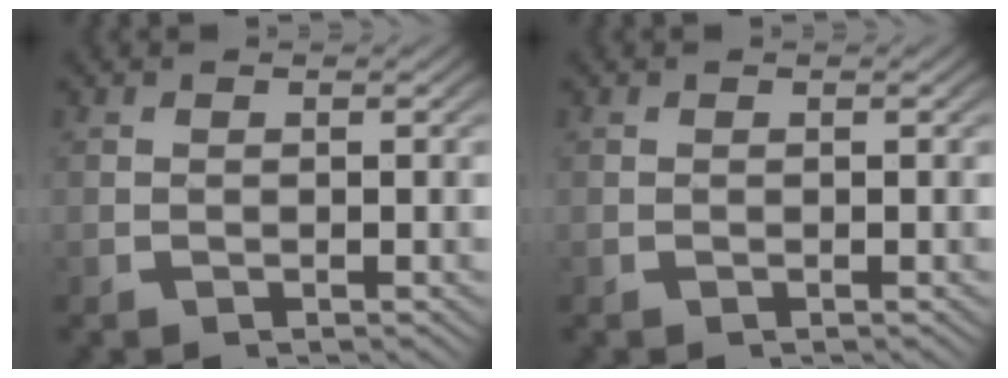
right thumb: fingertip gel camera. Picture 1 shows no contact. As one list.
[{"total": 0.0}]